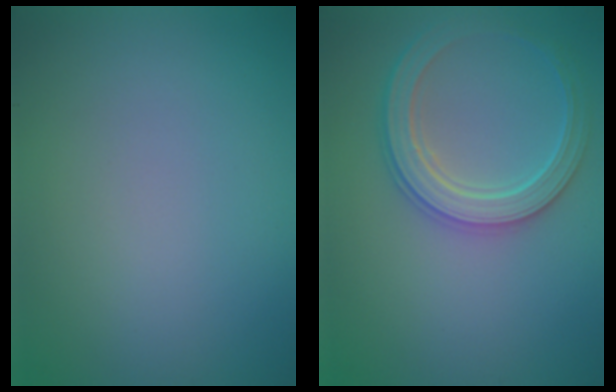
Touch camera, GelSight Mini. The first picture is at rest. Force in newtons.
{"total": 4.1, "press": 4.0, "slide": 1.1}